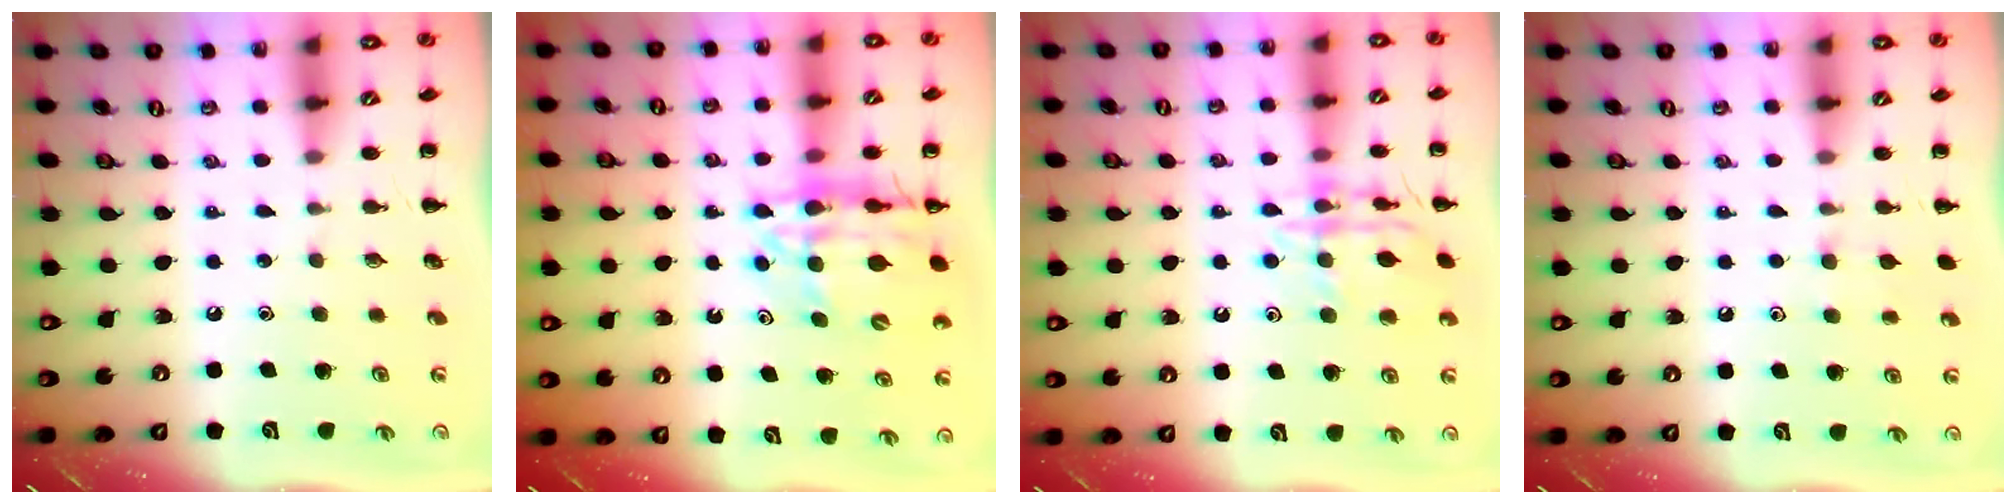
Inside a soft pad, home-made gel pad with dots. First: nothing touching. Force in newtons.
{"total": 15.5, "press": 15.0, "slide": 3.8}
{"total": 14.2, "press": 14.2, "slide": 0.7}
{"total": 5.5, "press": 5.1, "slide": 2.0}